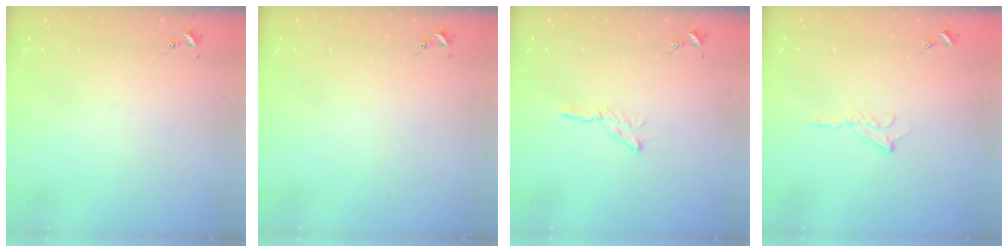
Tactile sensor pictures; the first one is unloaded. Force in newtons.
{"total": 0.0}
{"total": 3.9, "press": 3.9, "slide": 0.4}
{"total": 5.6, "press": 5.6, "slide": 0.8}